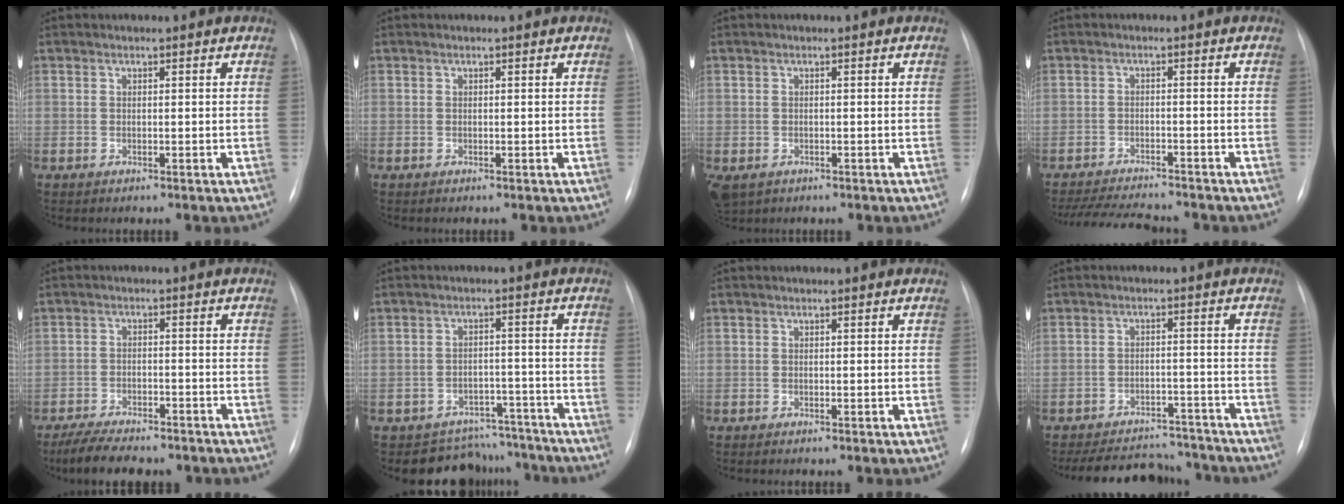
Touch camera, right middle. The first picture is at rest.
{"total": 0.0}
{"total": 4.9, "force": [-2.6, 3.7, 2.0], "torque": [-0.047, -0.005, -0.034]}
{"total": 10.3, "force": [-9.6, 1.2, 3.7], "torque": [-0.061, -0.007, -0.144]}
{"total": 9.7, "force": [-8.1, 2.8, 4.6], "torque": [-0.074, -0.010, -0.120]}
{"total": 7.9, "force": [-7.0, 3.5, -1.0], "torque": [0.033, 0.039, -0.093]}
{"total": 0.0}
{"total": 13.4, "force": [-12.3, 4.2, 3.1], "torque": [-0.049, 0.012, -0.164]}